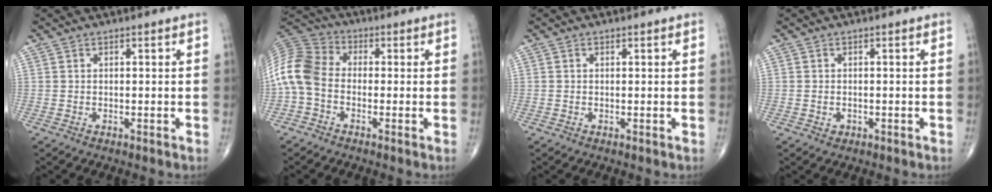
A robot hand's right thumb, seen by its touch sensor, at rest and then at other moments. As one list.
[{"total": 10.4, "force": [-1.7, 7.4, 7.1], "torque": [-0.145, 0.027, -0.053]}, {"total": 0.0}, {"total": 1.2, "force": [-0.3, 1.0, 0.6], "torque": [-0.006, 0.002, -0.002]}]